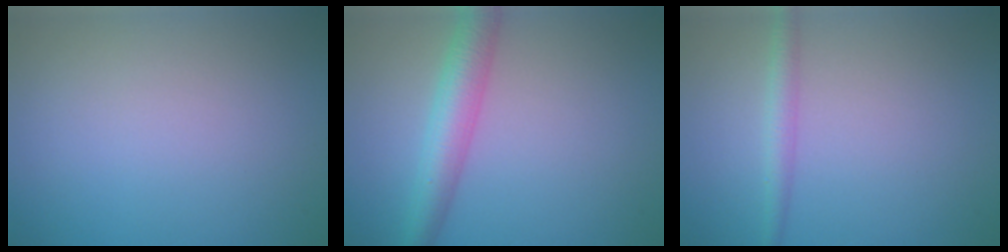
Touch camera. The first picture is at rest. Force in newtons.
{"total": 4.3, "press": 4.3, "slide": 0.1}
{"total": 1.9, "press": 1.8, "slide": 0.1}